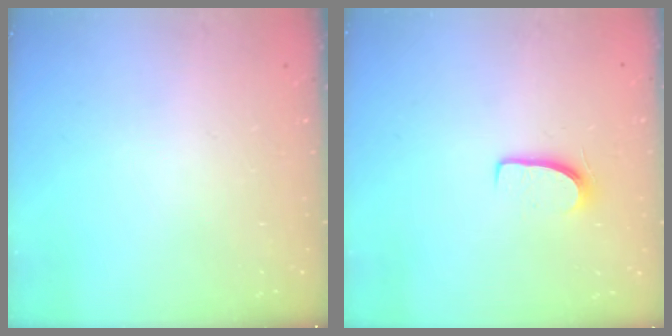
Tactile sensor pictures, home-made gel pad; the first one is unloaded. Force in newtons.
{"total": 6.7, "press": 6.7, "slide": 0.5}